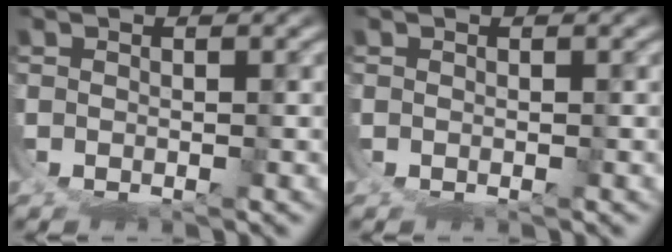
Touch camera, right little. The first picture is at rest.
{"total": 0.0}